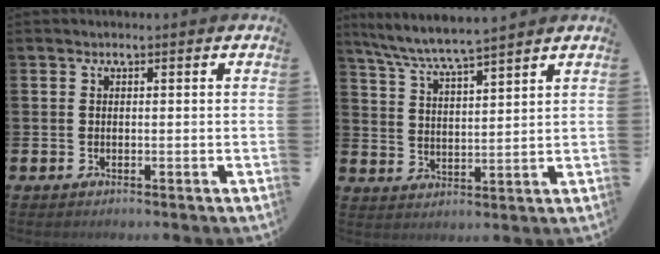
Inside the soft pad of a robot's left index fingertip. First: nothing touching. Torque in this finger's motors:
{"motor_torque": [0.73, -0.75, 0.23, 0.21]}